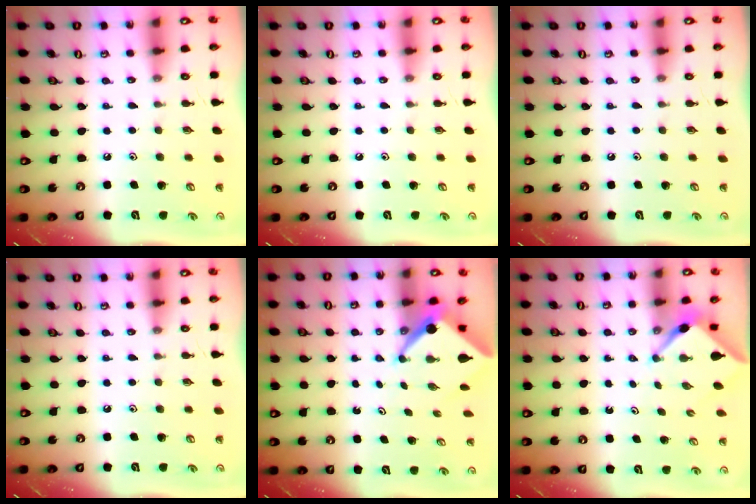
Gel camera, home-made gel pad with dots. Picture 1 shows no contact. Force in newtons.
{"total": 0.0}
{"total": 0.0}
{"total": 0.0}
{"total": 4.8, "press": 4.8, "slide": 0.3}
{"total": 3.2, "press": 3.2, "slide": 0.3}